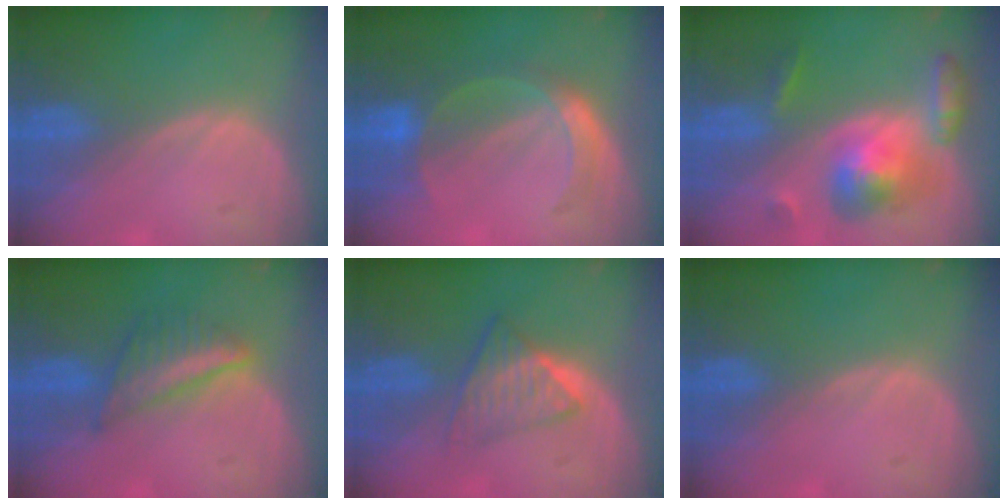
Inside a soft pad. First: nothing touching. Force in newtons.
{"total": 5.4, "press": 5.2, "slide": 1.3}
{"total": 7.9, "press": 7.9, "slide": 0.6}
{"total": 5.6, "press": 5.5, "slide": 1.1}
{"total": 5.9, "press": 5.1, "slide": 3.0}
{"total": 0.0}